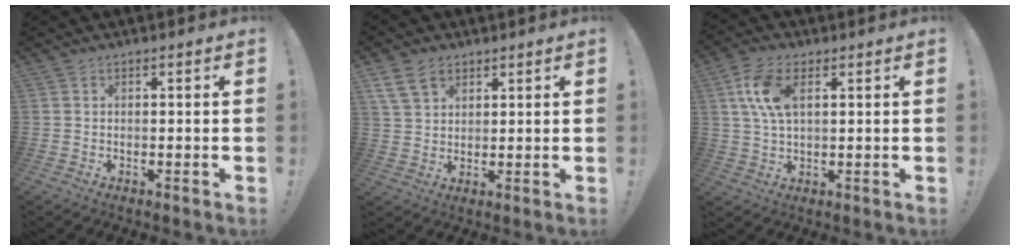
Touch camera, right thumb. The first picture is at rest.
{"total": 8.3, "force": [4.7, 5.6, 4.0], "torque": [-0.076, -0.006, 0.096]}
{"total": 9.7, "force": [3.2, 5.2, 7.5], "torque": [-0.162, 0.004, 0.057]}